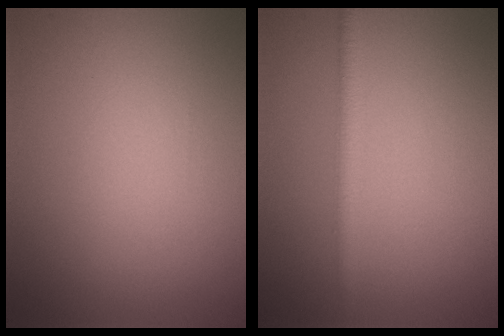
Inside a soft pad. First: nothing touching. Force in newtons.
{"total": 2.1, "press": 2.1, "slide": 0.2}